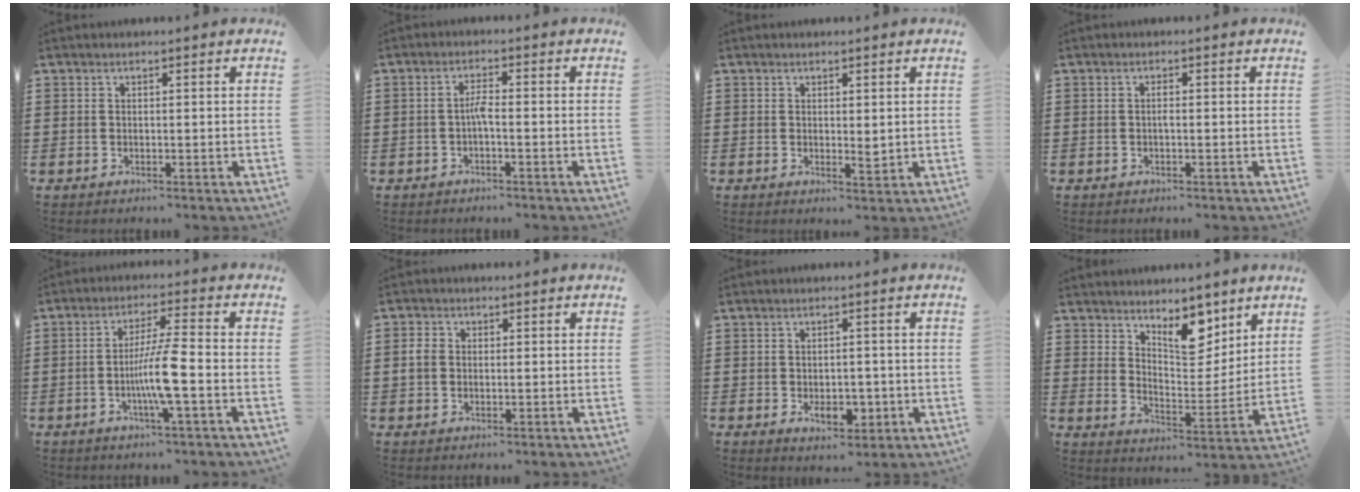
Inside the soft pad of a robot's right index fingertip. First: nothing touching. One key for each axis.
{"total": 2.2, "fx": -0.7, "fy": 0.3, "fz": 2.1, "tx": -0.049, "ty": 0.001, "tz": -0.017}
{"total": 0.6, "fx": 0.1, "fy": 0.3, "fz": 0.5, "tx": -0.010, "ty": 0.002, "tz": 0.003}
{"total": 0.9, "fx": -0.3, "fy": 0.1, "fz": 0.8, "tx": -0.016, "ty": -0.002, "tz": -0.004}
{"total": 7.6, "fx": -2.1, "fy": 0.2, "fz": 7.3, "tx": -0.137, "ty": -0.008, "tz": -0.045}
{"total": 2.1, "fx": 0.0, "fy": 1.7, "fz": 1.2, "tx": -0.027, "ty": 0.008, "tz": -0.002}
{"total": 4.5, "fx": -1.4, "fy": 2.7, "fz": 3.4, "tx": -0.050, "ty": 0.005, "tz": -0.025}
{"total": 7.7, "fx": 5.6, "fy": 3.6, "fz": 4.0, "tx": -0.063, "ty": -0.022, "tz": 0.096}